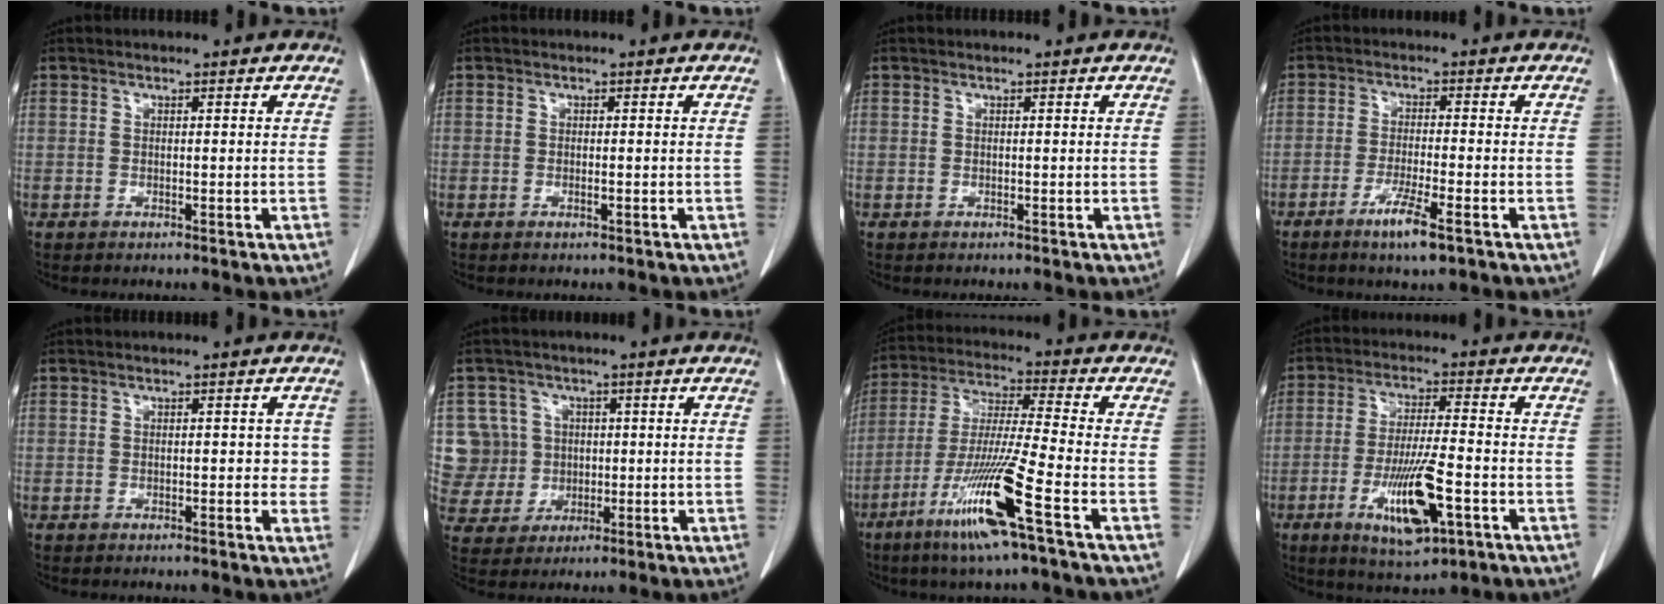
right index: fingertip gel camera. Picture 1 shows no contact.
{"total": 0.5, "force": [-0.2, 0.1, 0.5], "torque": [-0.010, -0.001, -0.002]}
{"total": 0.0}
{"total": 5.9, "force": [-3.4, 0.2, 4.8], "torque": [-0.090, -0.011, -0.061]}
{"total": 6.4, "force": [0.0, 3.3, 5.5], "torque": [-0.039, 0.024, -0.002]}
{"total": 8.2, "force": [1.1, 8.1, 0.4], "torque": [-0.014, 0.028, 0.034]}
{"total": 13.9, "force": [-7.0, -1.2, 12.0], "torque": [-0.242, -0.031, -0.133]}
{"total": 11.4, "force": [-4.4, 1.9, 10.3], "torque": [-0.191, -0.014, -0.070]}